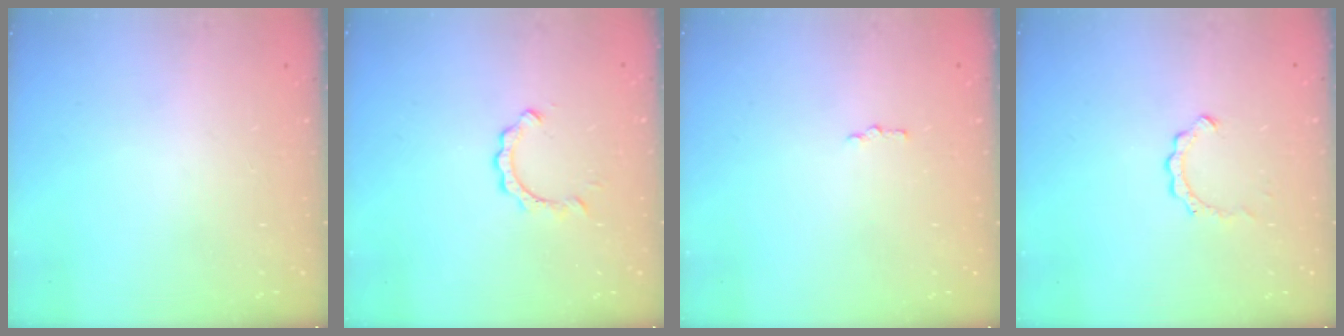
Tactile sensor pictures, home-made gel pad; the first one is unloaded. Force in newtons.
{"total": 2.4, "press": 2.4, "slide": 0.3}
{"total": 1.5, "press": 1.4, "slide": 0.3}
{"total": 2.3, "press": 2.3, "slide": 0.2}